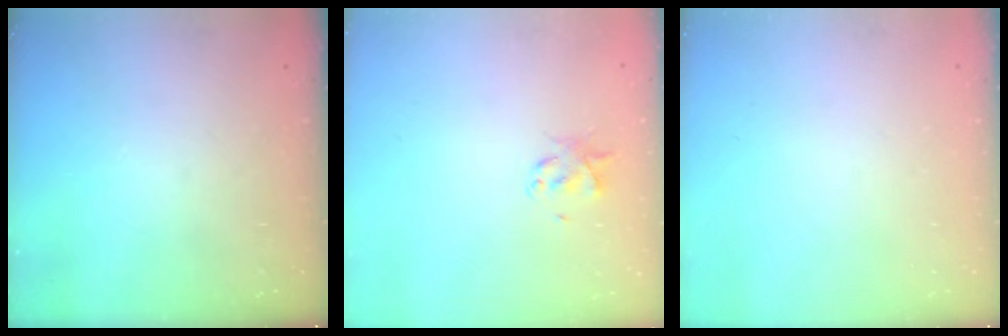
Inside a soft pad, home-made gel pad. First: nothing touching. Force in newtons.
{"total": 2.1, "press": 2.1, "slide": 0.4}
{"total": 0.0}